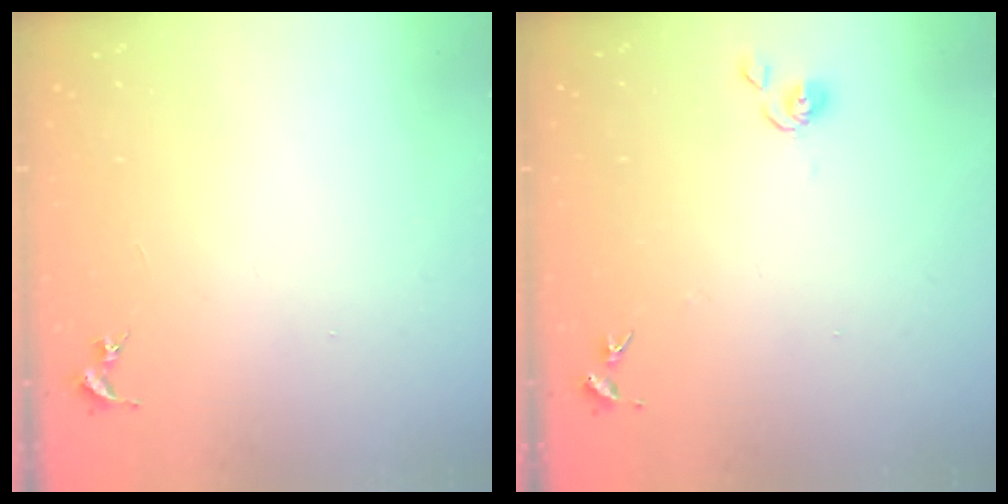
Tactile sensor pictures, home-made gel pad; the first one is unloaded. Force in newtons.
{"total": 6.3, "press": 6.3, "slide": 0.5}